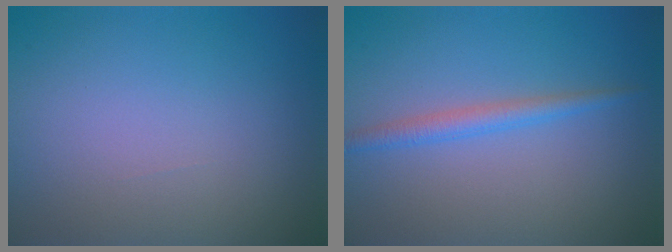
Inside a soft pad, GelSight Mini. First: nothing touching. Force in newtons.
{"total": 1.9, "press": 1.9, "slide": 0.1}